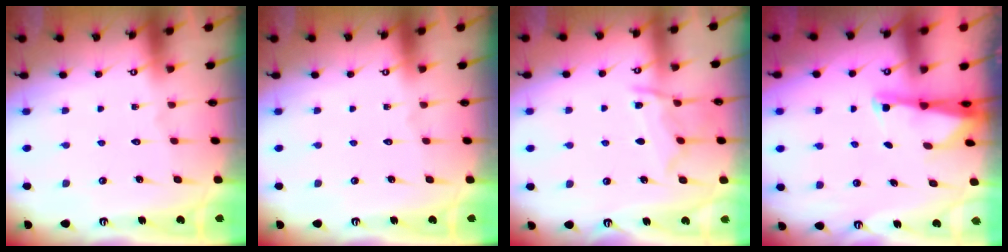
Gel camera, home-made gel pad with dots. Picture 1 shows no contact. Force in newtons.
{"total": 0.0}
{"total": 9.5, "press": 9.4, "slide": 0.9}
{"total": 2.9, "press": 2.8, "slide": 0.5}